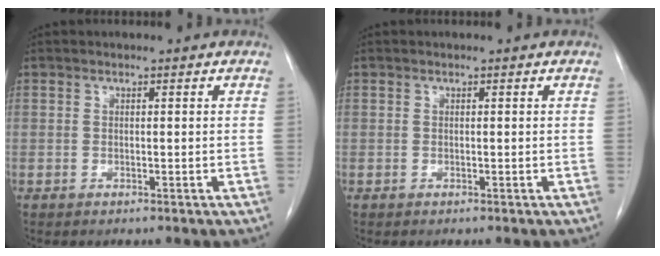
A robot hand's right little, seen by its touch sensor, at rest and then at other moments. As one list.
[{"total": 0.0}]